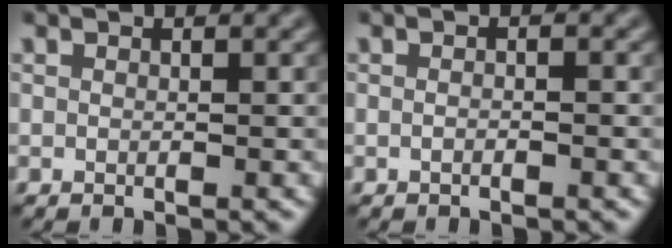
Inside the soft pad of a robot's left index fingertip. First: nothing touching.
{"total": 0.6, "force": [-0.2, 0.2, 0.6], "torque": [-0.014, -0.005, -0.009]}